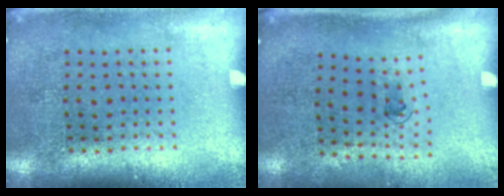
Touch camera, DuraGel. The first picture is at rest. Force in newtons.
{"total": 0.6, "press": 0.3, "slide": 0.5}